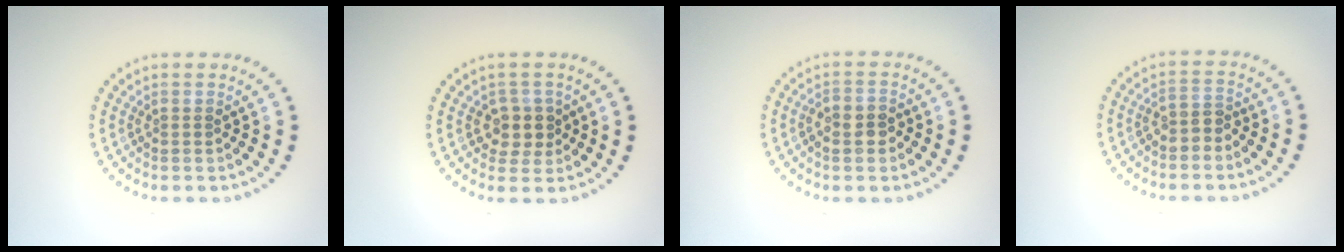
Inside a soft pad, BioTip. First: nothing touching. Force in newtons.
{"total": 2.5, "press": 2.1, "slide": 1.2}
{"total": 2.2, "press": 2.1, "slide": 0.7}
{"total": 1.8, "press": 1.6, "slide": 0.8}